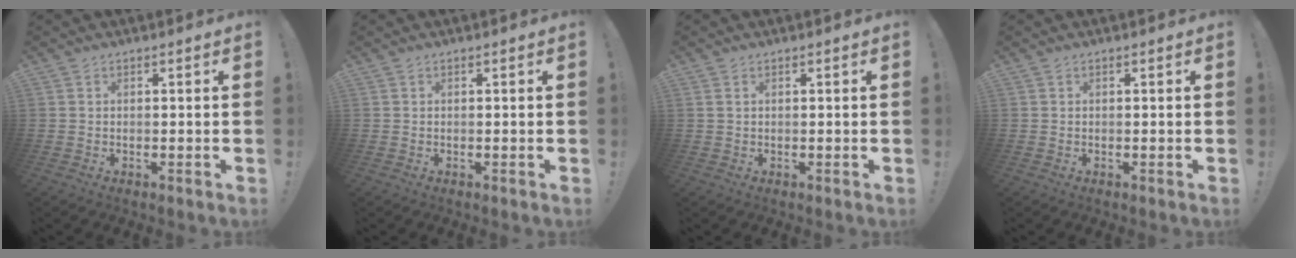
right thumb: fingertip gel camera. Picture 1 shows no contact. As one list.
[{"total": 0.0}, {"total": 0.8, "force": [0.3, 0.5, 0.5], "torque": [-0.011, 0.003, 0.006]}, {"total": 0.0}]